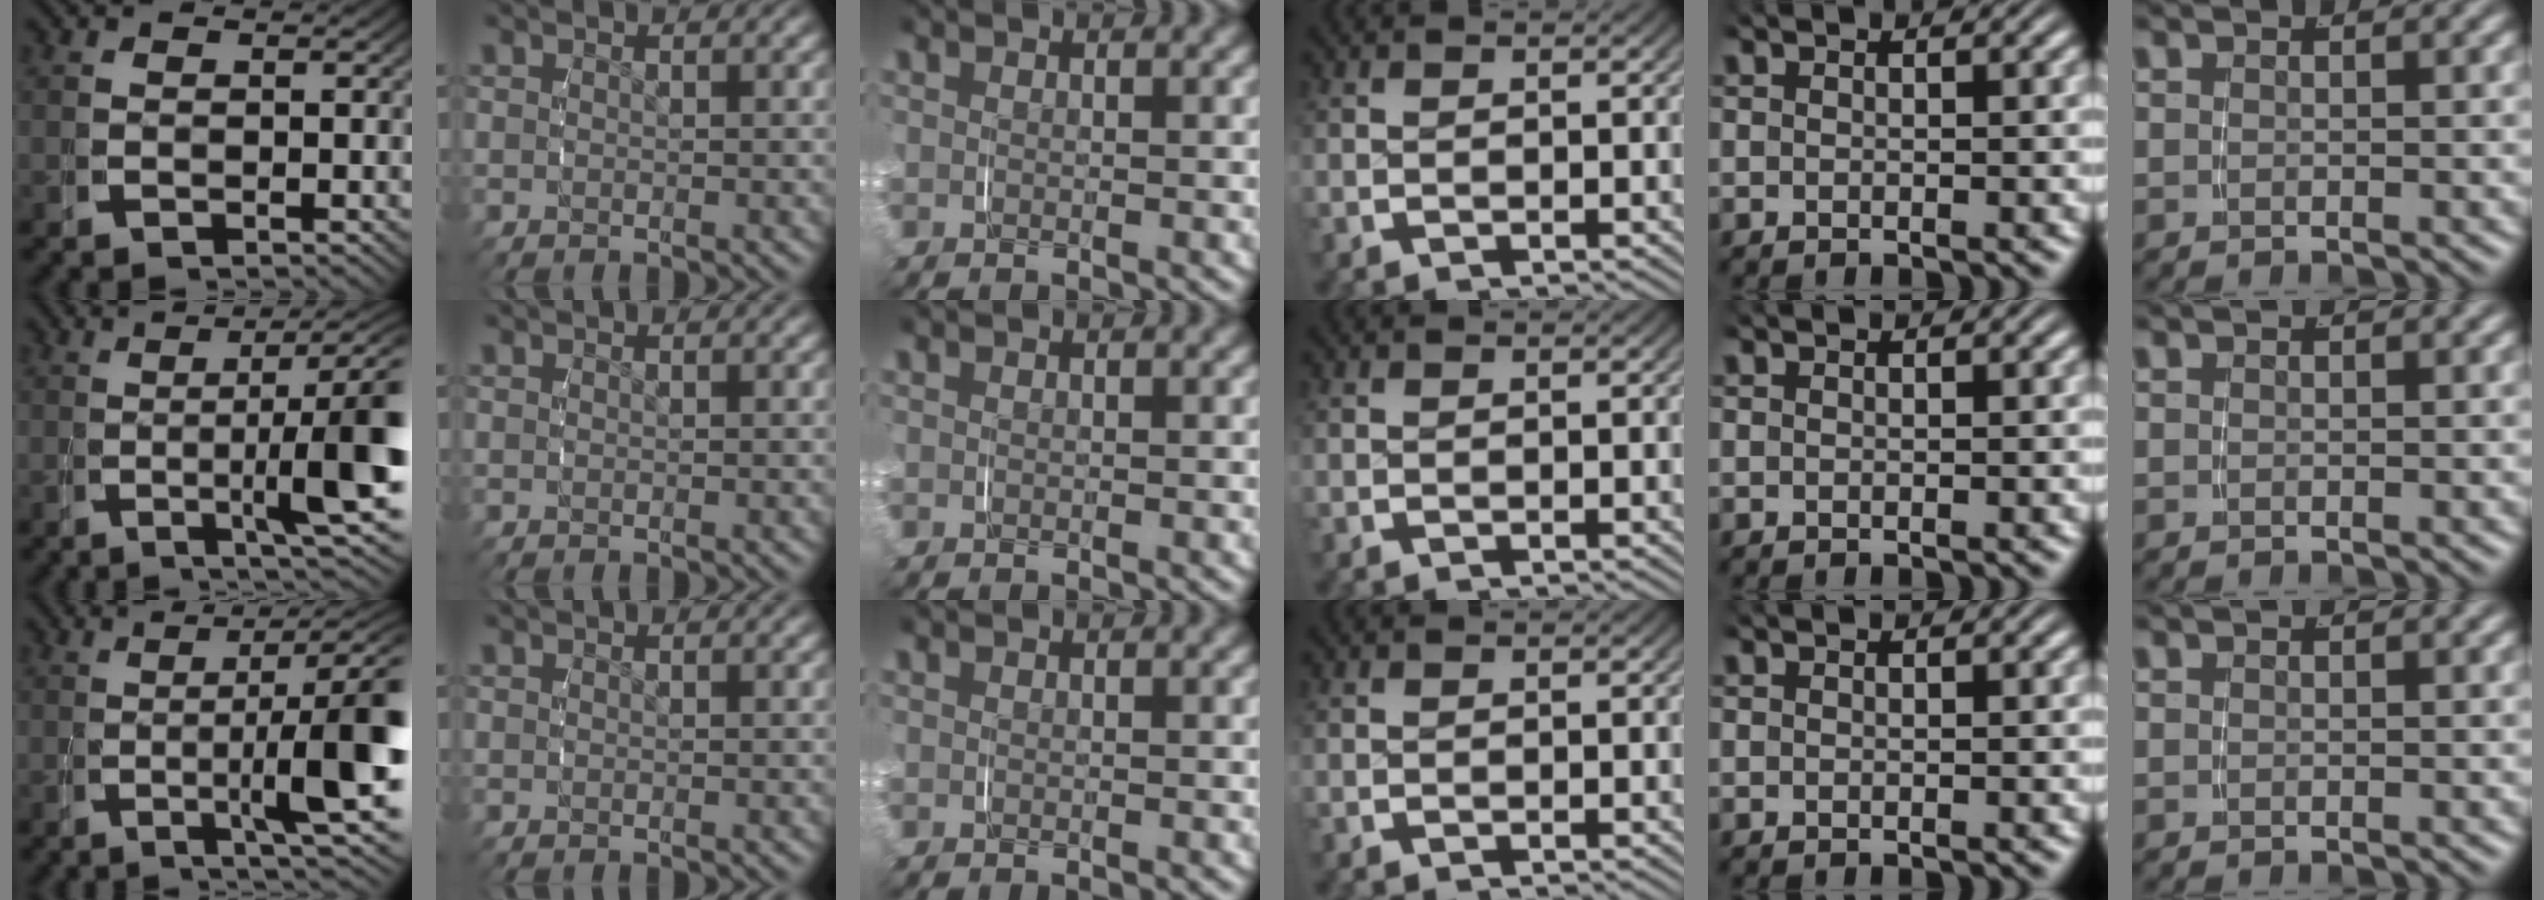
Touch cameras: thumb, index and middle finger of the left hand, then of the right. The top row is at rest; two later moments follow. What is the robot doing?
{"motion": "grasp_and_lifting", "object": "pencil case"}